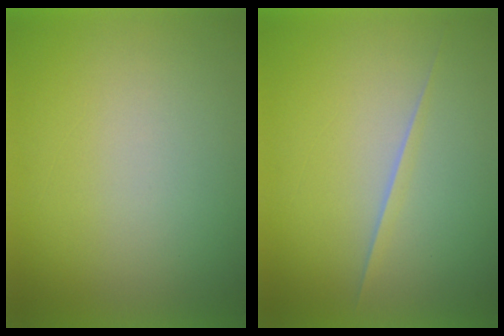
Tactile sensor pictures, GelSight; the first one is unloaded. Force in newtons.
{"total": 1.7}